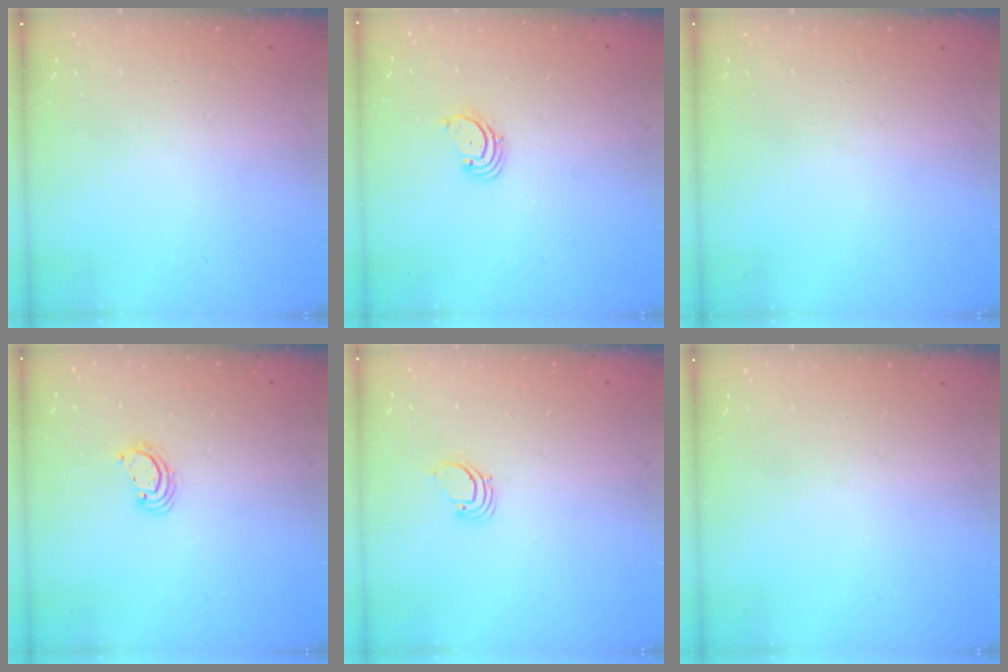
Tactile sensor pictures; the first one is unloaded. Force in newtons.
{"total": 1.7, "press": 1.6, "slide": 0.2}
{"total": 0.0}
{"total": 2.2, "press": 2.2, "slide": 0.2}
{"total": 1.9, "press": 1.9, "slide": 0.1}
{"total": 0.0}